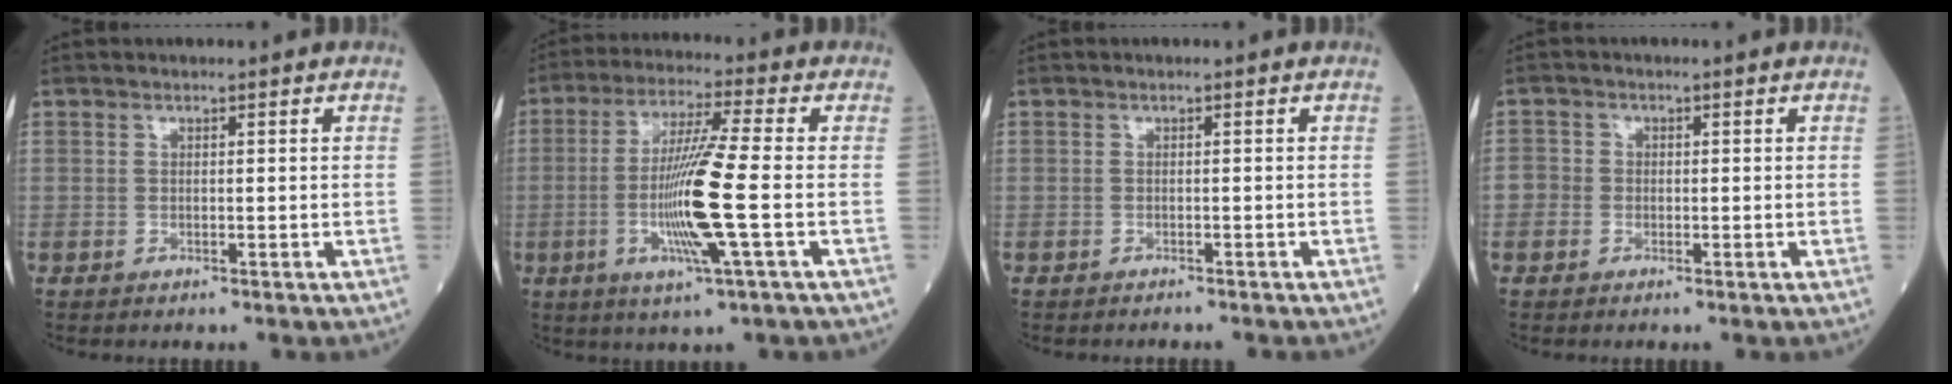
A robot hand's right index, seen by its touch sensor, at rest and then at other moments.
{"total": 11.7, "force": [-2.2, -0.9, 11.4], "torque": [-0.228, -0.011, -0.045]}
{"total": 2.6, "force": [-2.5, 0.1, 0.9], "torque": [-0.014, -0.002, -0.028]}
{"total": 2.2, "force": [-0.7, 2.0, 0.5], "torque": [-0.002, 0.008, -0.019]}